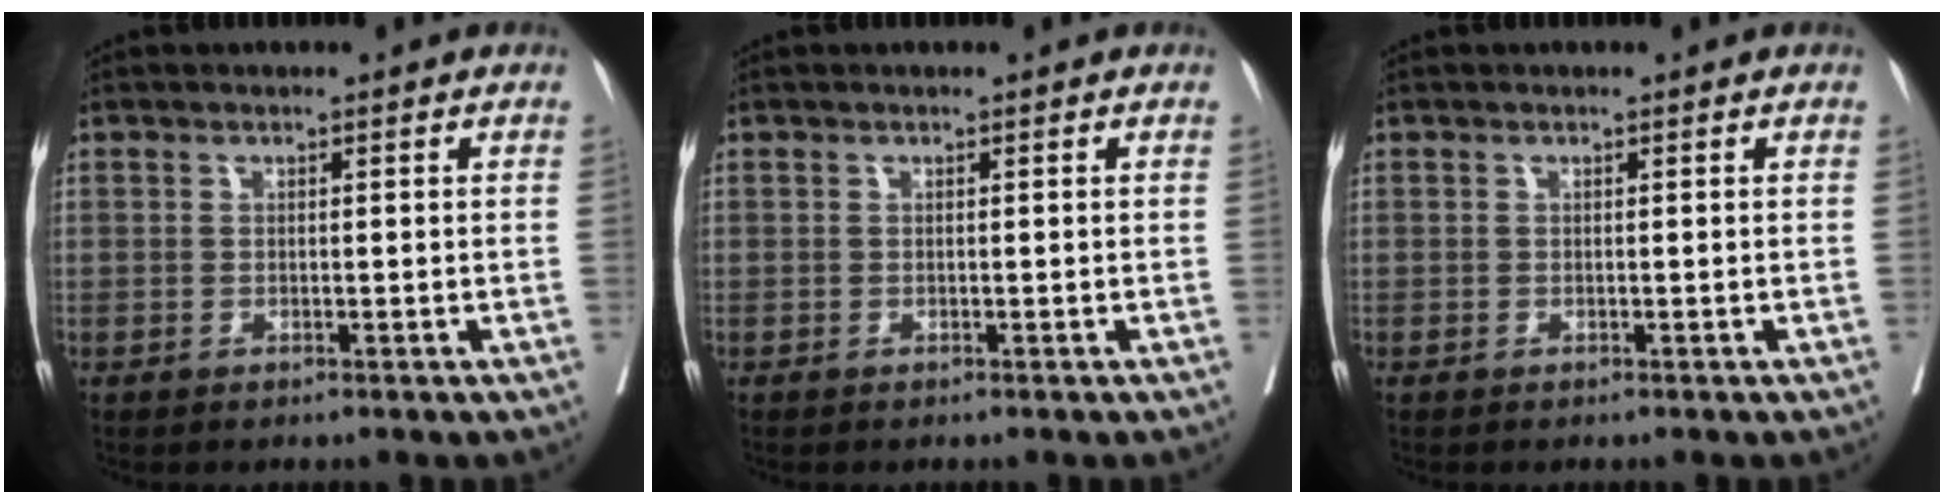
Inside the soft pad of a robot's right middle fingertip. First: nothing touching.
{"total": 0.0}
{"total": 0.0}